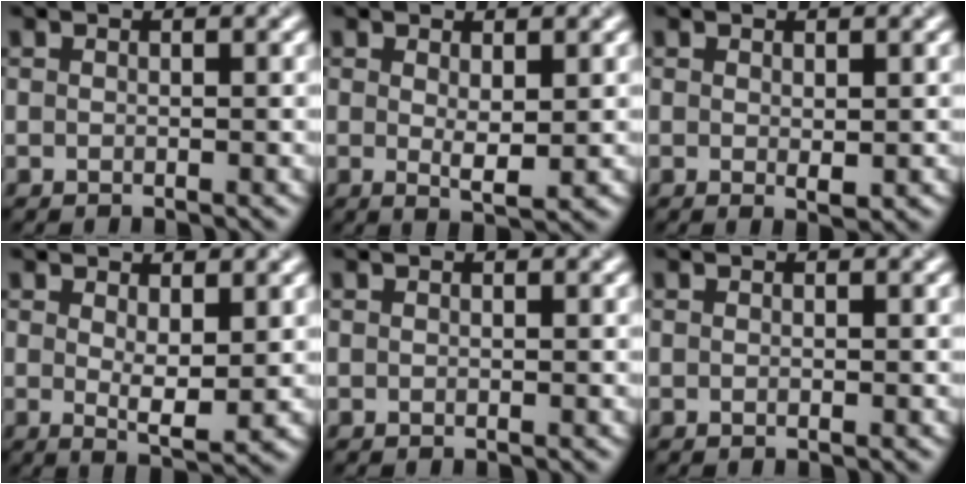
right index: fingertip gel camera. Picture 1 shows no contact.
{"total": 2.0, "force": [0.5, 0.5, 1.9], "torque": [-0.035, -0.009, 0.011]}
{"total": 1.0, "force": [0.1, 0.4, 0.9], "torque": [-0.014, -0.003, 0.003]}
{"total": 2.8, "force": [0.8, 0.8, 2.6], "torque": [-0.044, -0.012, 0.017]}
{"total": 0.0}
{"total": 0.0}